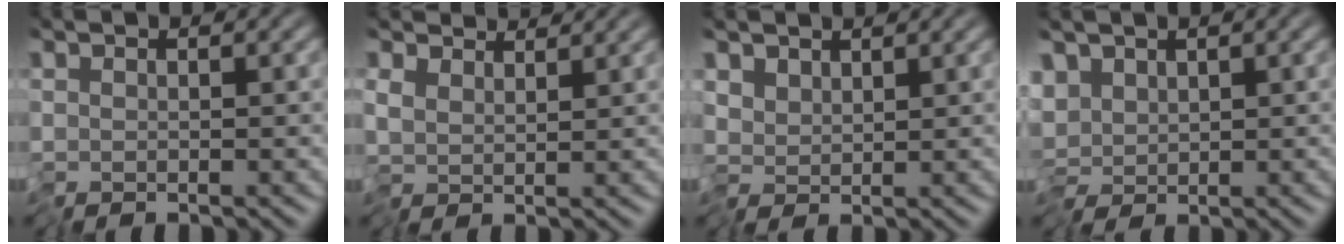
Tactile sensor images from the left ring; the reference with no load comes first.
{"total": 3.2, "force": [2.7, 1.1, 1.3], "torque": [-0.033, 0.006, 0.035]}
{"total": 1.3, "force": [0.5, 0.9, 0.7], "torque": [-0.010, 0.002, 0.006]}
{"total": 2.1, "force": [0.2, 1.2, 1.8], "torque": [-0.028, 0.006, -0.004]}